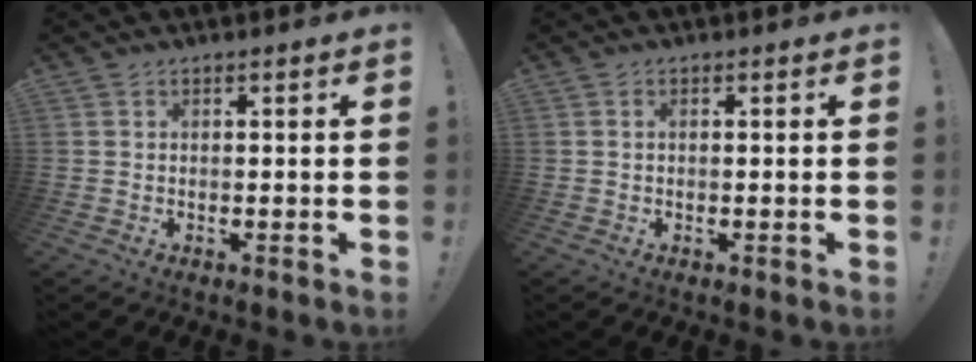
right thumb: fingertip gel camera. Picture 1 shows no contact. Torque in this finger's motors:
{"motor_torque": [0.10, -0.20, -0.17, 0.08, 0.01]}